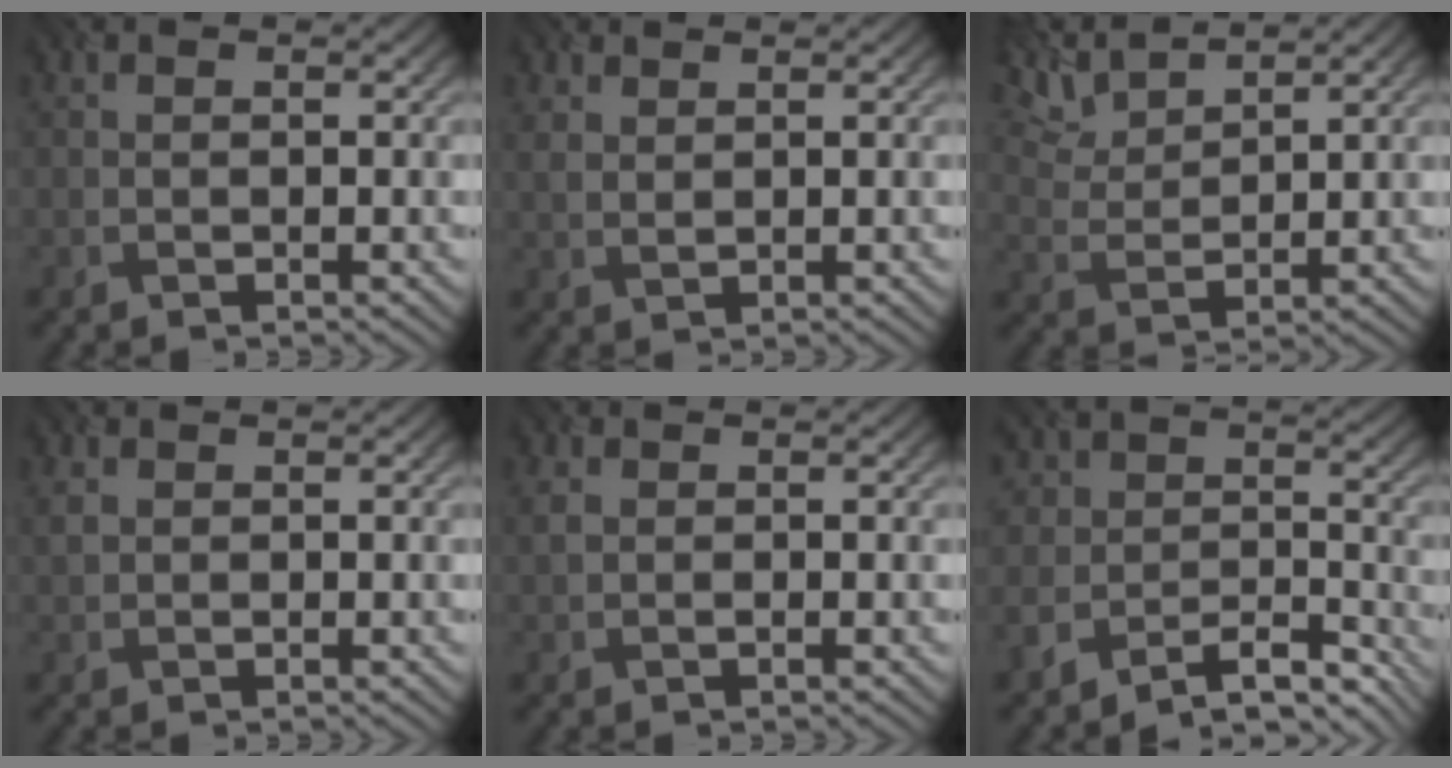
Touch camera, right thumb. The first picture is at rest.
{"total": 1.7, "force": [1.6, 0.3, 0.4], "torque": [-0.023, -0.003, 0.032]}
{"total": 5.1, "force": [4.5, 1.0, 2.2], "torque": [-0.069, 0.009, 0.095]}
{"total": 1.3, "force": [1.0, 0.7, 0.3], "torque": [-0.020, 0.000, 0.018]}
{"total": 1.1, "force": [0.7, 0.7, 0.6], "torque": [-0.027, 0.001, 0.011]}
{"total": 7.8, "force": [-6.6, 3.5, 2.5], "torque": [-0.041, -0.008, -0.126]}